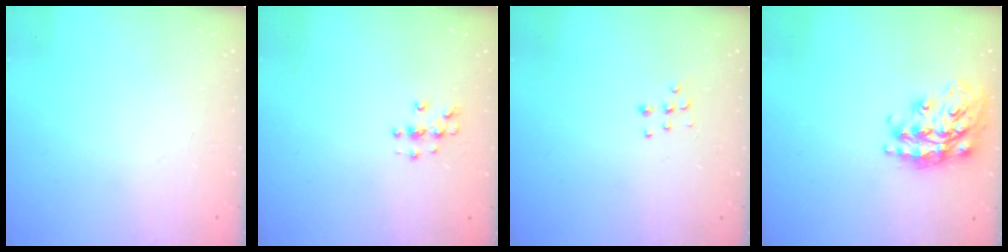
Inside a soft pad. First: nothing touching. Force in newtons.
{"total": 3.7, "press": 3.7, "slide": 0.2}
{"total": 6.2, "press": 6.1, "slide": 0.7}
{"total": 19.4, "press": 19.4, "slide": 1.4}